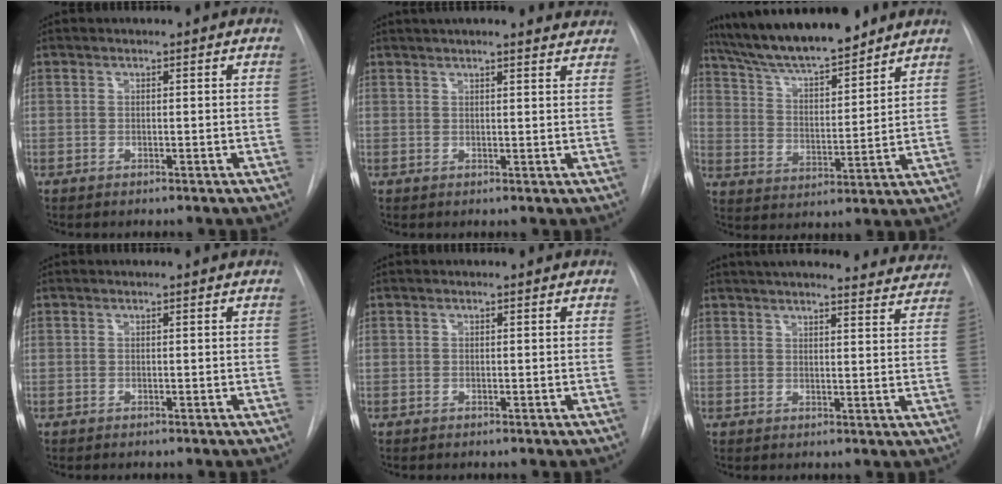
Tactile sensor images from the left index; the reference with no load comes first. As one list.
[{"total": 15.2, "force": [14.1, 2.4, 5.2], "torque": [-0.073, 0.019, 0.170]}, {"total": 16.2, "force": [14.1, 2.6, 7.4], "torque": [-0.130, 0.014, 0.242]}, {"total": 0.0}, {"total": 0.0}, {"total": 22.1, "force": [20.6, 3.8, 7.2], "torque": [-0.108, -0.022, 0.244]}]